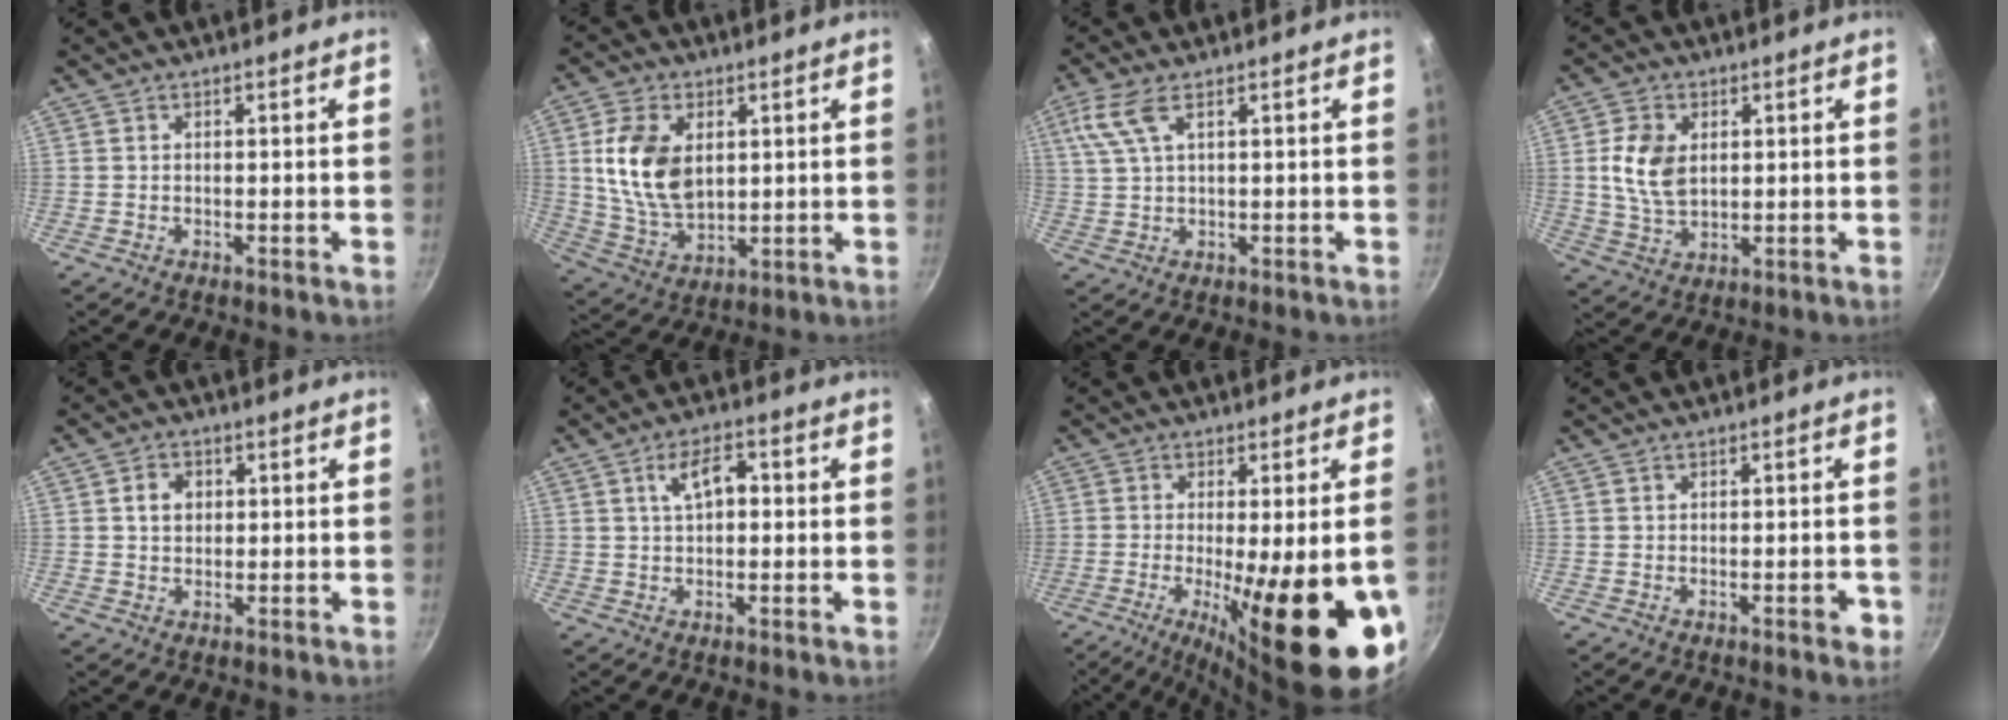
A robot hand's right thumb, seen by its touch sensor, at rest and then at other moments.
{"total": 13.5, "force": [2.8, 8.6, 10.0], "torque": [-0.173, -0.019, 0.063]}
{"total": 6.1, "force": [2.6, 2.2, 5.0], "torque": [-0.117, 0.008, 0.058]}
{"total": 8.6, "force": [1.6, 5.7, 6.3], "torque": [-0.110, -0.009, 0.033]}
{"total": 4.0, "force": [0.8, 3.3, 2.2], "torque": [-0.019, 0.005, 0.011]}
{"total": 5.9, "force": [1.2, 3.1, 5.0], "torque": [-0.074, 0.016, 0.017]}
{"total": 22.7, "force": [-5.7, 5.2, 21.4], "torque": [-0.296, -0.025, -0.069]}
{"total": 2.2, "force": [-0.8, 0.8, 1.9], "torque": [-0.014, 0.006, -0.012]}